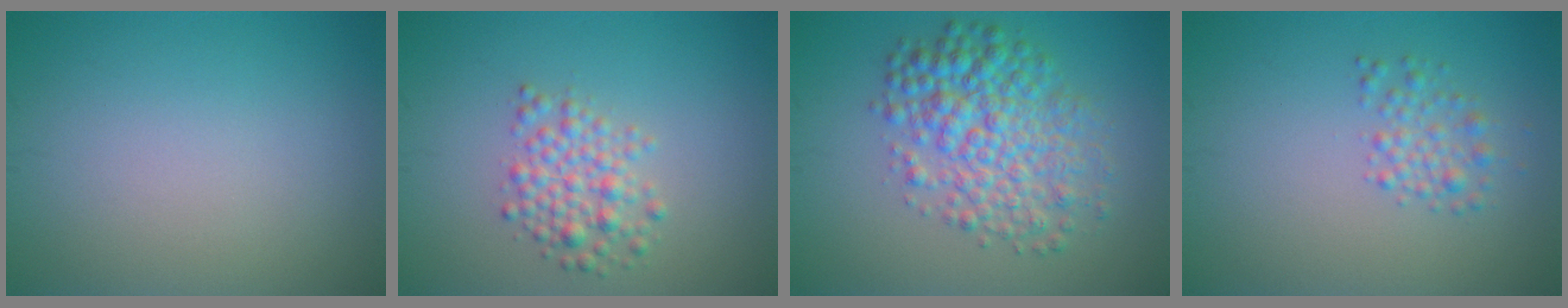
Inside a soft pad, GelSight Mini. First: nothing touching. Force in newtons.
{"total": 3.0, "press": 3.0, "slide": 0.2}
{"total": 6.2, "press": 6.2, "slide": 0.0}
{"total": 1.9, "press": 1.9, "slide": 0.0}